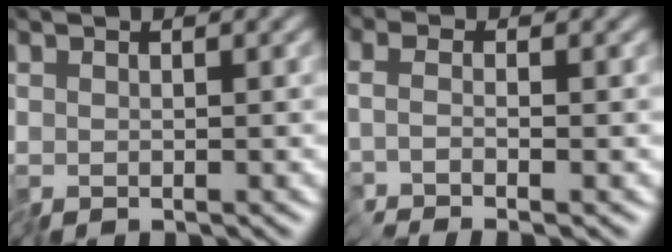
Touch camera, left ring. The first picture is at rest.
{"total": 1.0, "force": [-0.4, -0.2, 0.9], "torque": [-0.022, 0.001, -0.013]}